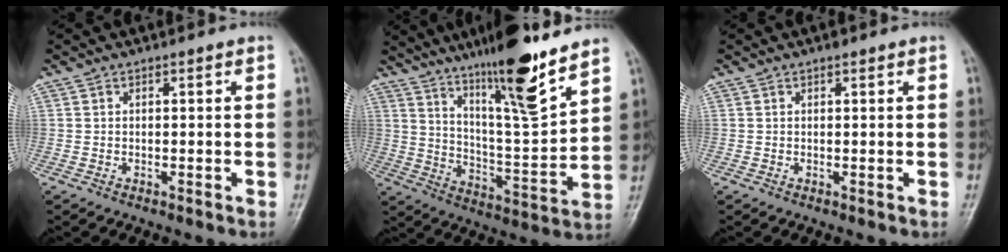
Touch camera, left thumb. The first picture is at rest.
{"total": 17.5, "force": [12.5, 1.6, 12.1], "torque": [-0.182, -0.076, 0.214]}
{"total": 0.6, "force": [0.4, 0.2, 0.3], "torque": [-0.002, -0.001, 0.005]}